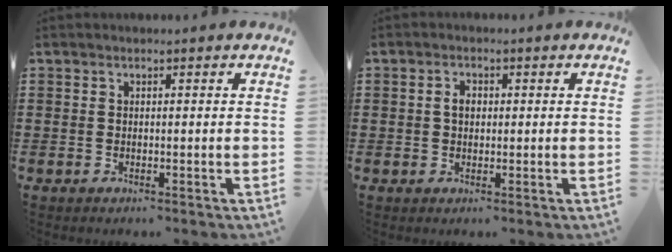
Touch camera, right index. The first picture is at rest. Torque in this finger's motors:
{"motor_torque": [0.58, 0.01, 0.13, 0.05]}